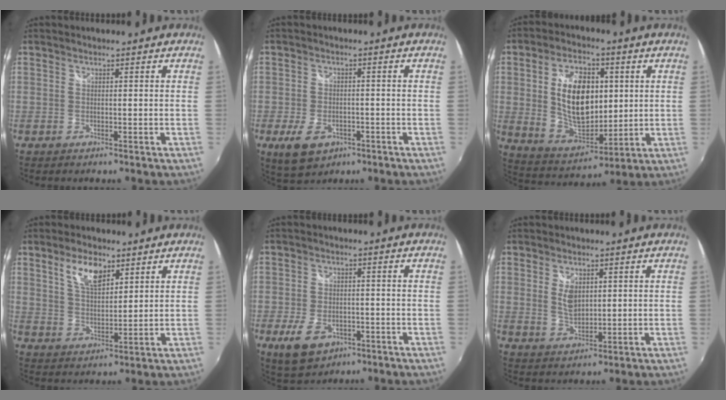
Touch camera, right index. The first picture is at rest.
{"total": 8.0, "force": [-4.0, 4.9, 4.9], "torque": [-0.112, -0.017, -0.065]}
{"total": 15.4, "force": [2.5, 8.9, 12.4], "torque": [-0.225, 0.011, 0.061]}
{"total": 7.3, "force": [4.2, 3.3, 5.0], "torque": [-0.091, 0.009, 0.079]}
{"total": 9.0, "force": [-4.4, 5.6, 5.5], "torque": [-0.128, -0.015, -0.071]}
{"total": 4.8, "force": [1.3, 2.9, 3.6], "torque": [-0.063, -0.002, 0.026]}